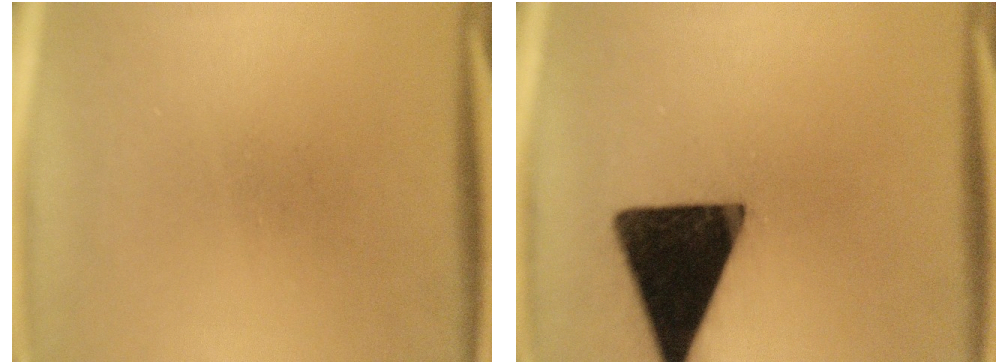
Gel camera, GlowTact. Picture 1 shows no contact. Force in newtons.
{"total": 19.2}